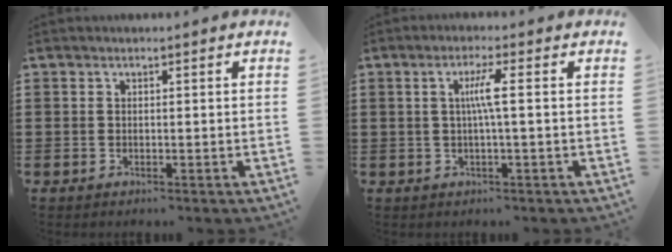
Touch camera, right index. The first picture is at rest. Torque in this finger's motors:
{"motor_torque": [0.80, -0.26, 0.42, 0.09]}